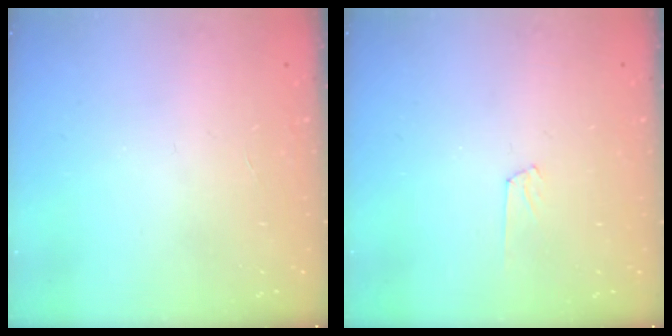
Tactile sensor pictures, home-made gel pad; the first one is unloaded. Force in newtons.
{"total": 6.2, "press": 6.2, "slide": 0.4}